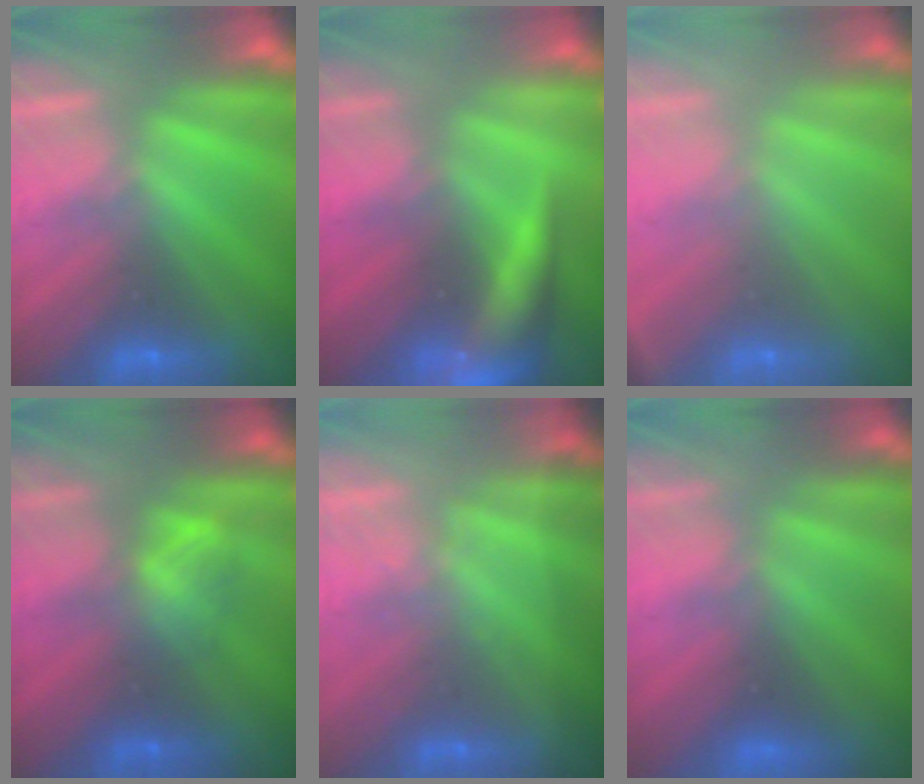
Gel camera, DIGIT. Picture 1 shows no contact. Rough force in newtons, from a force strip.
{"total": 7.0}
{"total": 2.4}
{"total": 2.1}
{"total": 1.5}
{"total": 6.0}